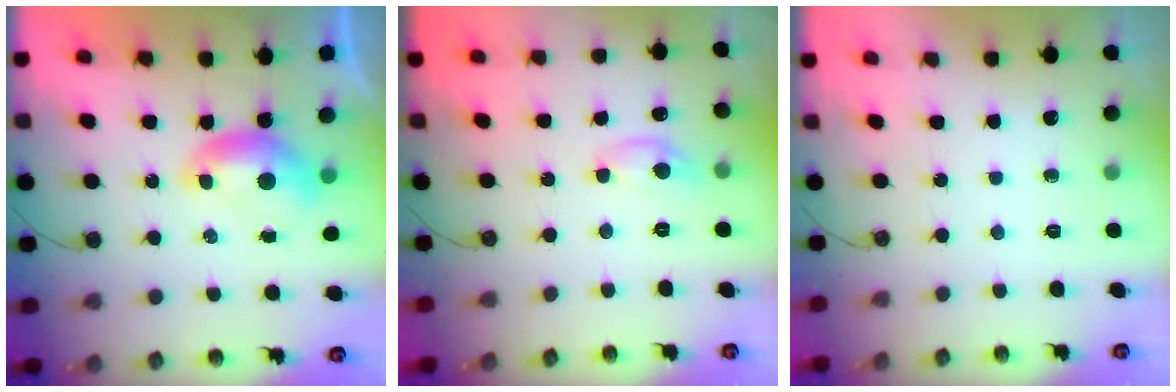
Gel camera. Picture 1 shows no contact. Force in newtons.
{"total": 1.1, "press": 1.0, "slide": 0.2}
{"total": 0.0}